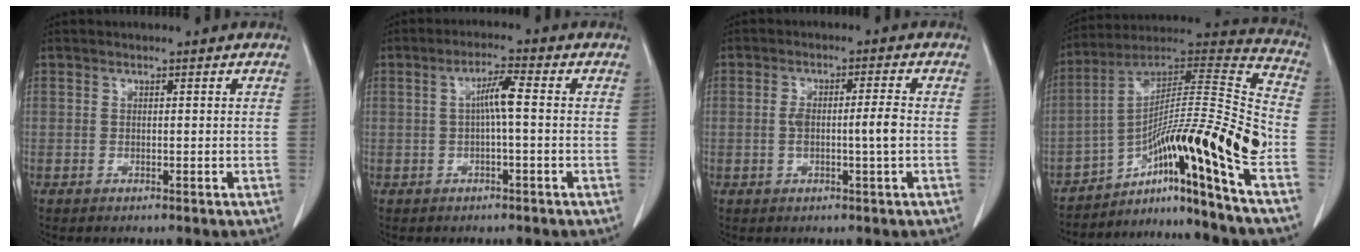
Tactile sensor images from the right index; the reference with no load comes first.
{"total": 3.9, "force": [0.3, 0.1, 3.9], "torque": [-0.070, 0.011, 0.003]}
{"total": 4.8, "force": [-0.5, 0.3, 4.8], "torque": [-0.093, 0.008, -0.005]}
{"total": 19.9, "force": [-10.6, -1.5, 16.8], "torque": [-0.269, 0.023, -0.176]}